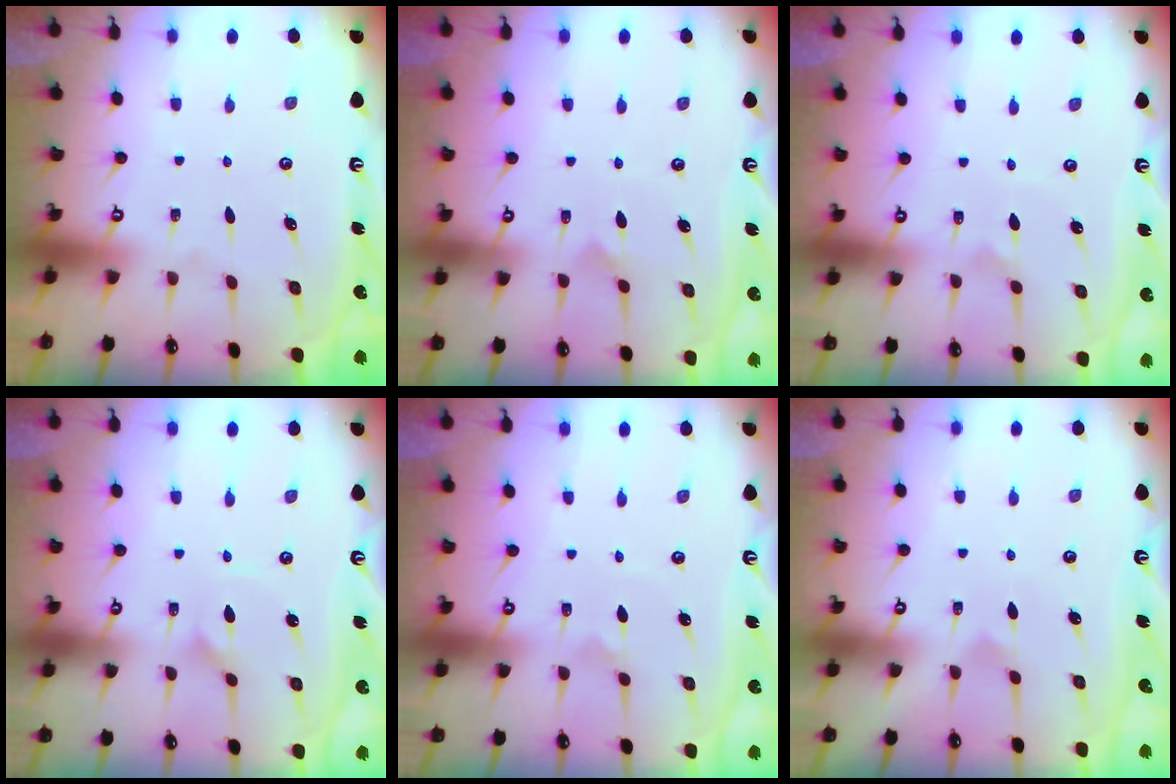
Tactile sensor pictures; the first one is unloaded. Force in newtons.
{"total": 7.0, "press": 7.0, "slide": 0.6}
{"total": 1.1, "press": 1.0, "slide": 0.4}
{"total": 1.5, "press": 1.5, "slide": 0.0}
{"total": 1.8, "press": 1.7, "slide": 0.4}
{"total": 3.2, "press": 3.1, "slide": 0.2}